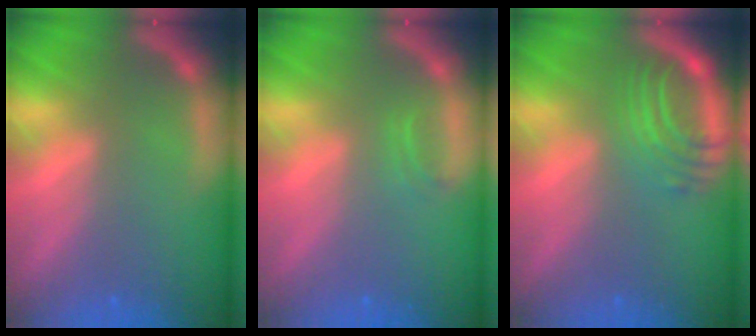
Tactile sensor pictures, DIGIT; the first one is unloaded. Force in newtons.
{"total": 0.9}
{"total": 5.5}